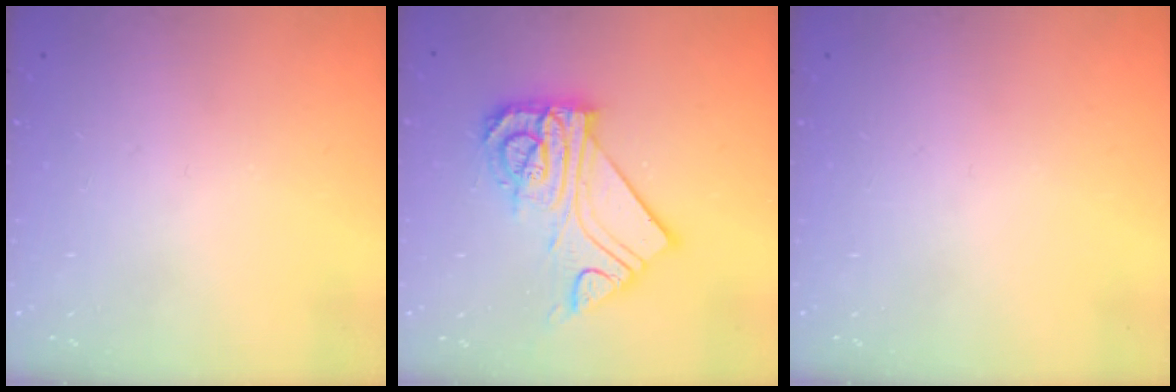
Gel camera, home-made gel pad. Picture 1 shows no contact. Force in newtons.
{"total": 13.6, "press": 13.6, "slide": 0.7}
{"total": 0.0}